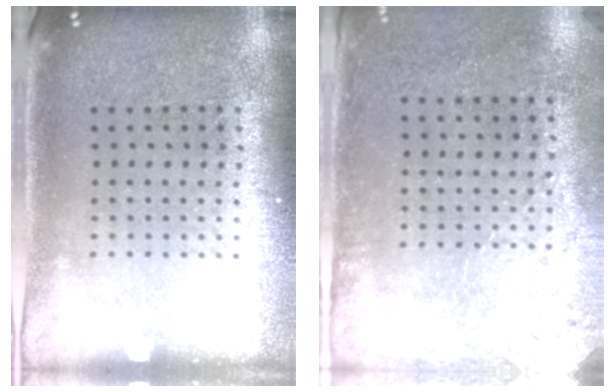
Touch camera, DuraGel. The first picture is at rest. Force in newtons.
{"total": 2.8, "press": 2.3, "slide": 1.6}